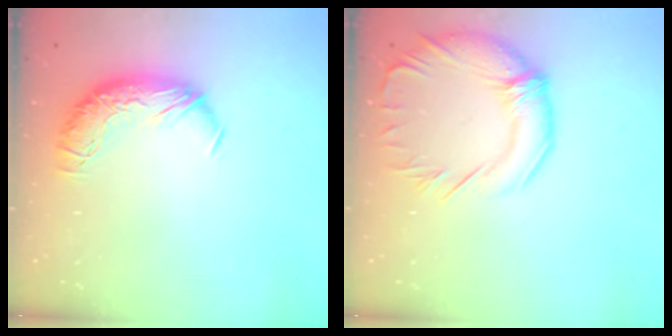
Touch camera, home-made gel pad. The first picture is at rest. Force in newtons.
{"total": 3.6, "press": 3.2, "slide": 1.6}